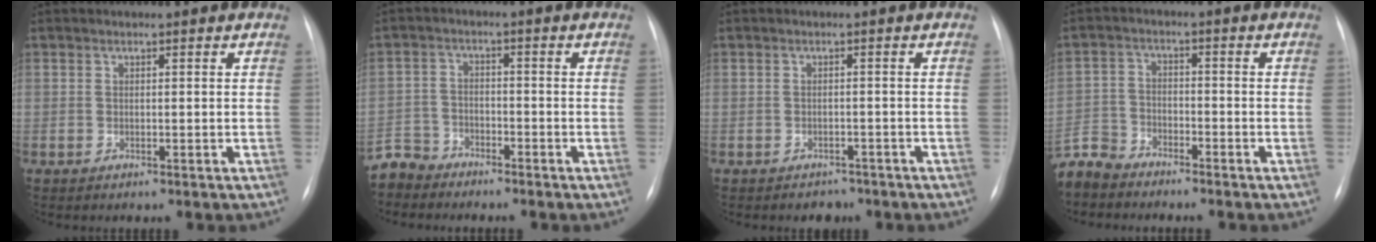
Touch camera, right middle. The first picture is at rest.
{"total": 4.4, "force": [-4.0, 1.6, -0.8], "torque": [0.023, -0.003, -0.083]}
{"total": 2.2, "force": [-1.8, 1.4, 0.1], "torque": [-0.005, 0.008, -0.021]}
{"total": 5.5, "force": [-5.2, 1.6, 0.2], "torque": [-0.002, -0.009, -0.106]}